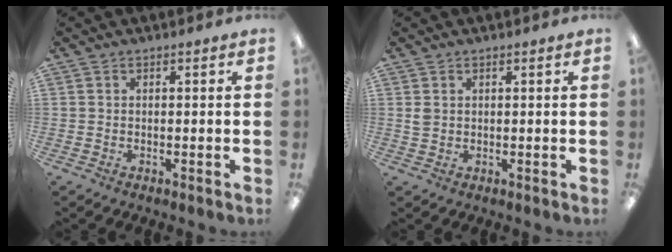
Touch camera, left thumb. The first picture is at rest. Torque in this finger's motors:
{"motor_torque": [0.30, 0.49, 0.20, -0.11, 0.00]}